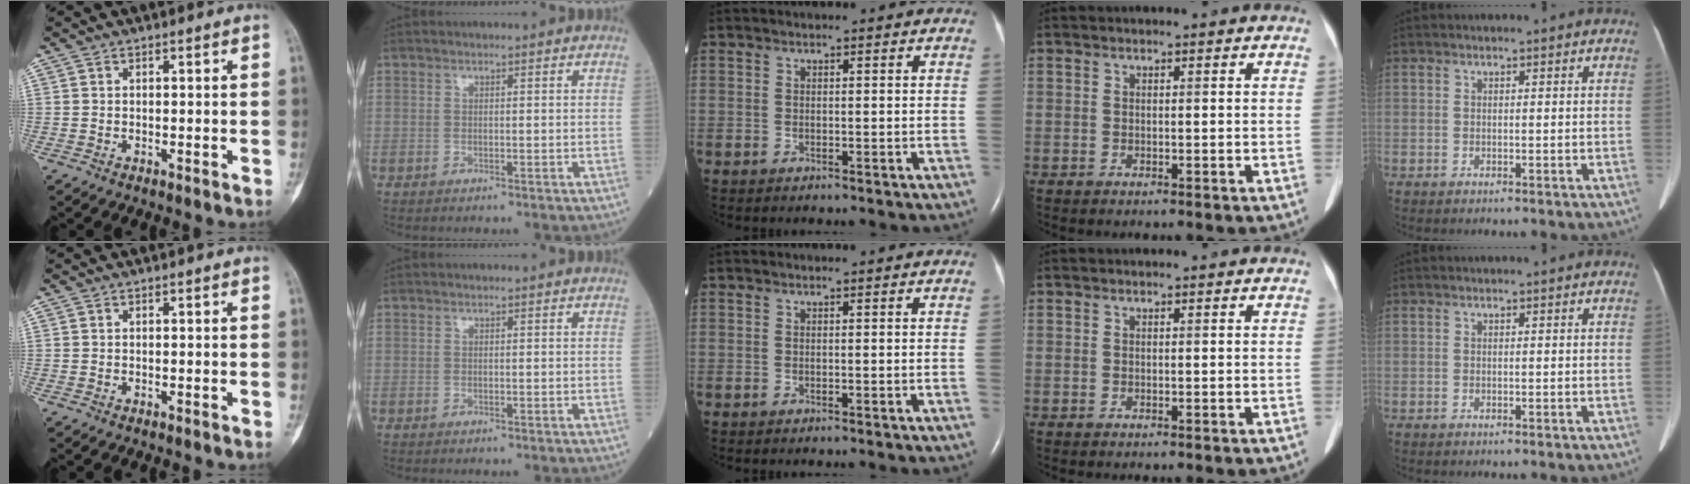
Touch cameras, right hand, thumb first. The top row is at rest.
{}